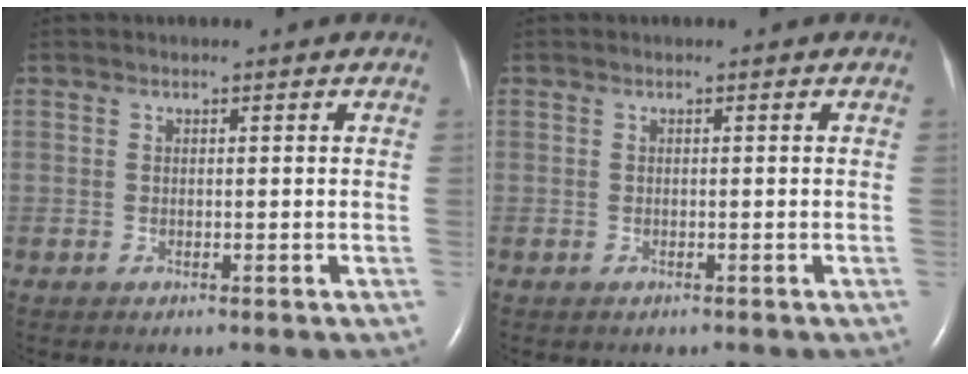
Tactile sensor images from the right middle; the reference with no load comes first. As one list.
[{"total": 0.0}]